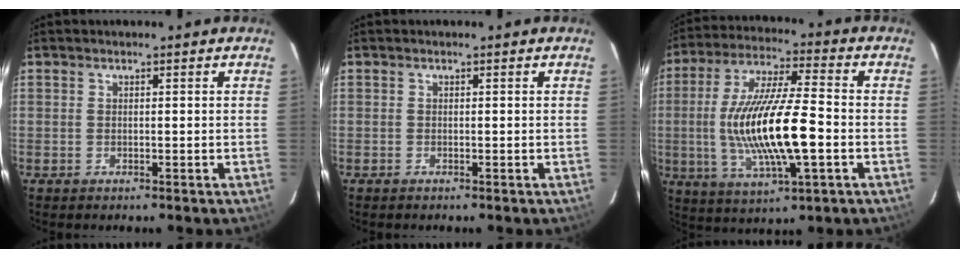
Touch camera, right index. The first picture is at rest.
{"total": 0.0}
{"total": 18.5, "force": [-2.8, 4.1, 17.8], "torque": [-0.348, -0.008, -0.047]}